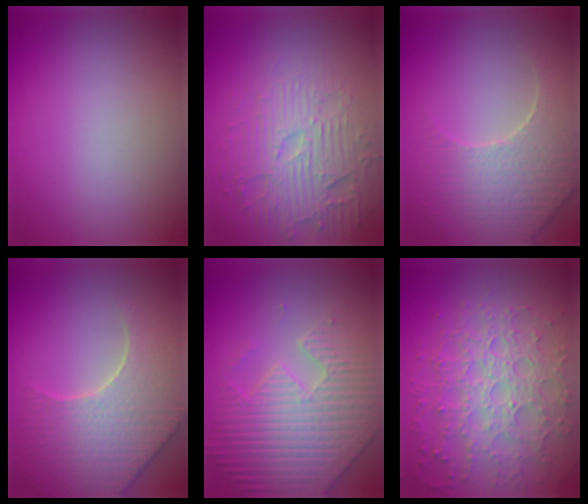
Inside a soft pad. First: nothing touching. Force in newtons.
{"total": 4.6, "press": 4.2, "slide": 1.9}
{"total": 5.2, "press": 4.7, "slide": 2.2}
{"total": 8.3, "press": 6.4, "slide": 5.2}
{"total": 8.2, "press": 6.4, "slide": 5.1}
{"total": 8.0, "press": 5.6, "slide": 5.6}